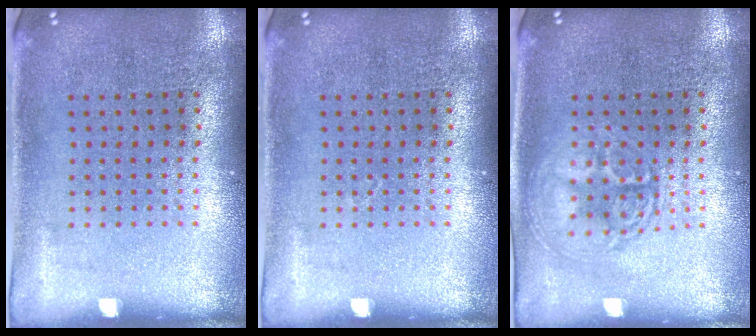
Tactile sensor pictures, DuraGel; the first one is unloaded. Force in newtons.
{"total": 0.0}
{"total": 2.9, "press": 2.9, "slide": 0.4}